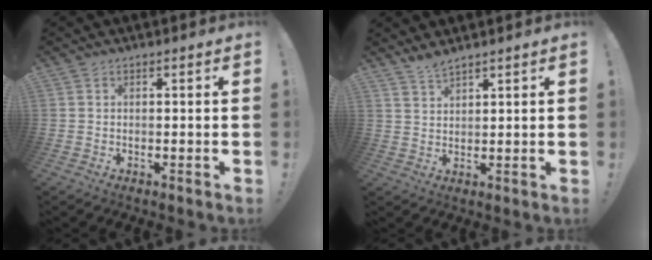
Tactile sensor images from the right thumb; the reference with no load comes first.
{"total": 3.5, "force": [3.2, 0.4, 1.2], "torque": [-0.022, -0.021, 0.058]}